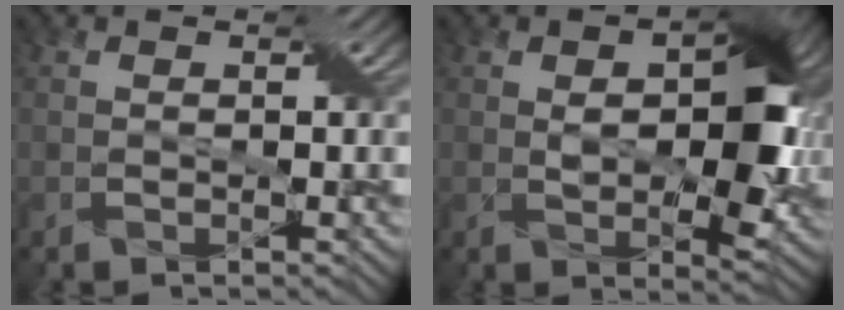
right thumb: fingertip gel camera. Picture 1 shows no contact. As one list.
[{"total": 9.1, "force": [0.9, 4.9, 7.6], "torque": [-0.115, -0.002, 0.016]}]